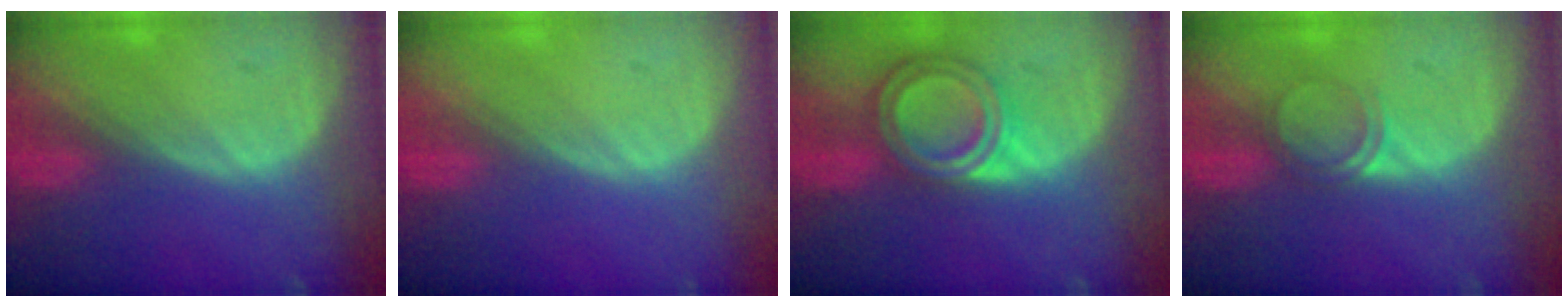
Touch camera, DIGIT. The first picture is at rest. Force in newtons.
{"total": 0.0}
{"total": 6.9, "press": 6.2, "slide": 3.1}
{"total": 2.5, "press": 2.1, "slide": 1.2}